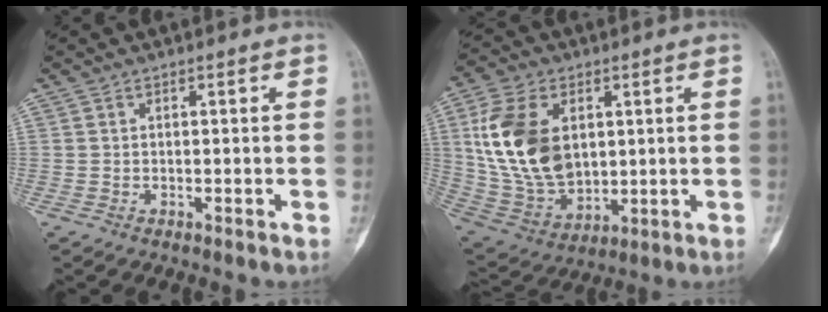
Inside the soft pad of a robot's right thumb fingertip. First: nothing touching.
{"total": 18.3, "force": [3.7, 11.9, 13.4], "torque": [-0.246, -0.013, 0.086]}